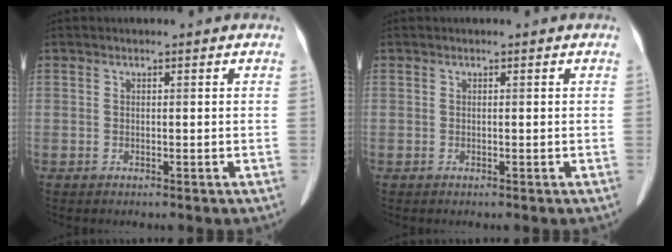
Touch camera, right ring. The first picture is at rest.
{"total": 0.0}